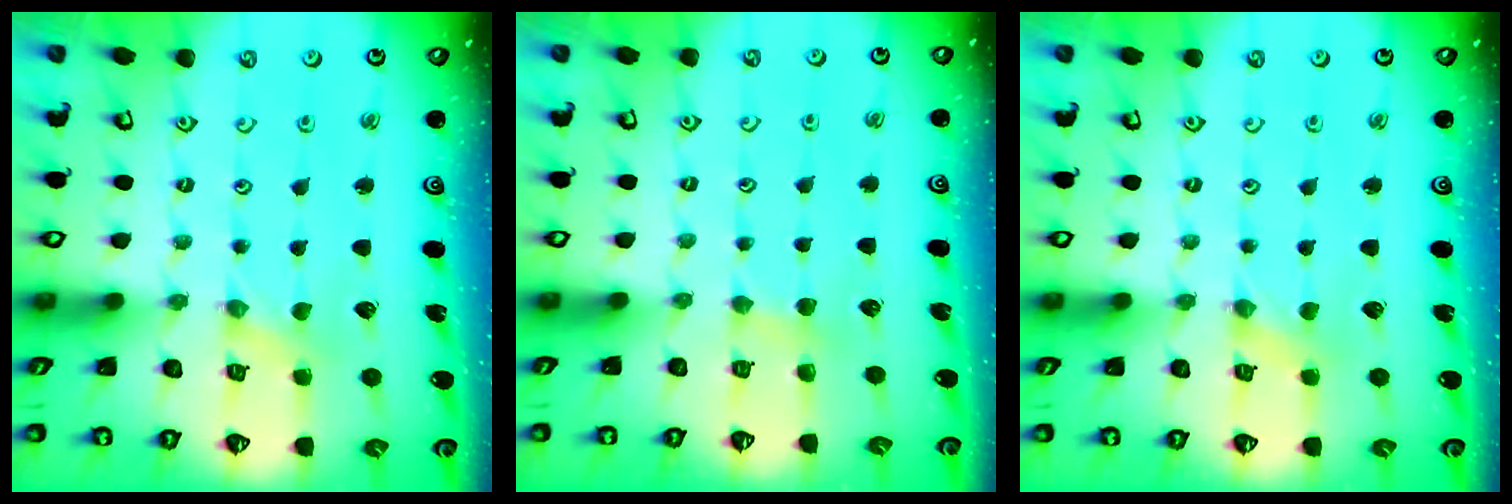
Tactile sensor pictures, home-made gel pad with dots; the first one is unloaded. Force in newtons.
{"total": 3.1, "press": 3.0, "slide": 0.6}
{"total": 0.0}